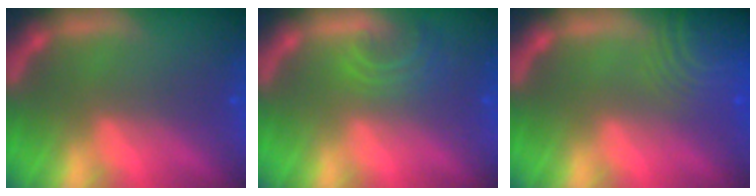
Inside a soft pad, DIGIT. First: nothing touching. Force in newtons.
{"total": 2.9}
{"total": 9.5}